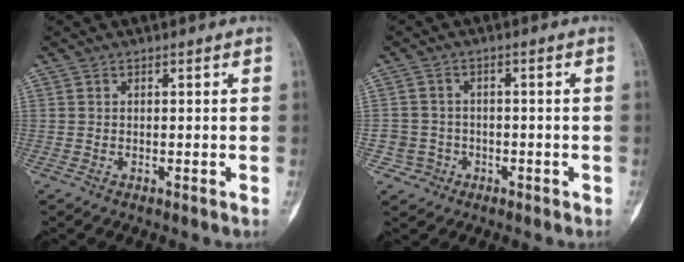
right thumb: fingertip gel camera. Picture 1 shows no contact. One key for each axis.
{"total": 4.1, "fx": -1.7, "fy": 3.8, "fz": -0.4, "tx": 0.036, "ty": 0.017, "tz": -0.033}